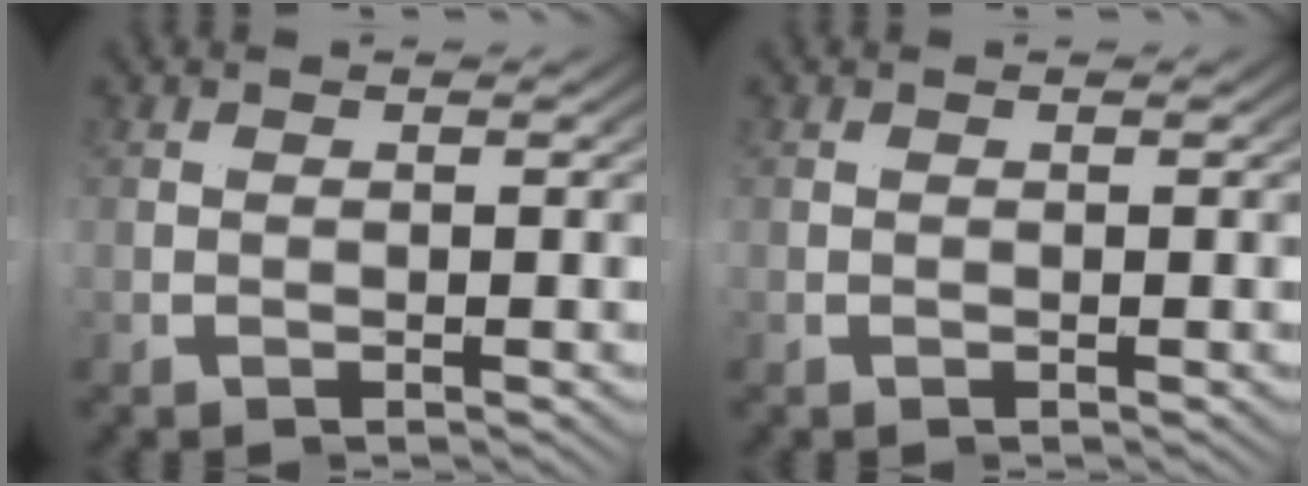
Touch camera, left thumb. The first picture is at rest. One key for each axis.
{"total": 0.0}